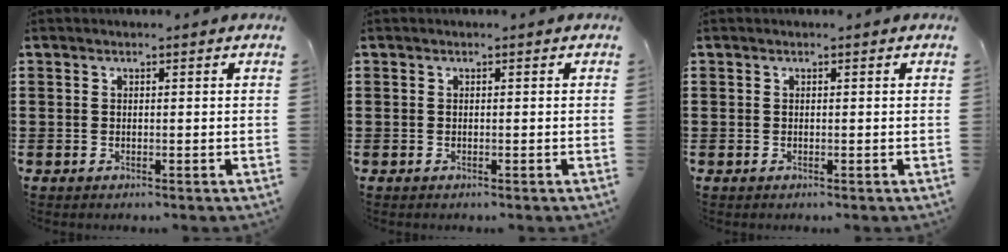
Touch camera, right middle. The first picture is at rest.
{"total": 0.0}
{"total": 0.0}